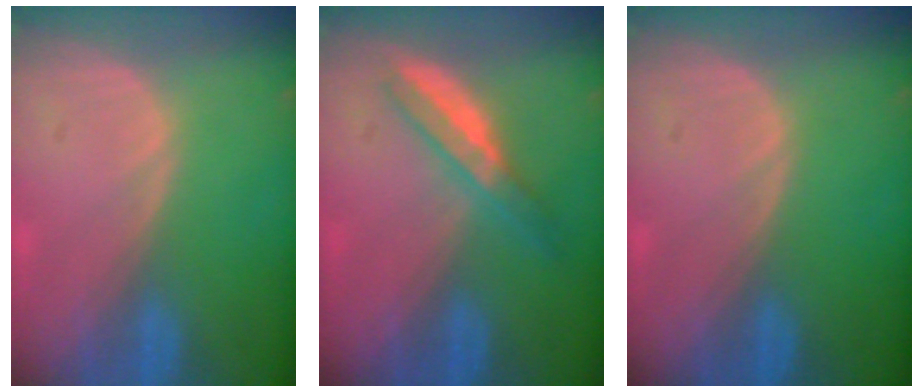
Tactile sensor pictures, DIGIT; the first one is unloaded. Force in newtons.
{"total": 5.2, "press": 4.6, "slide": 2.4}
{"total": 0.0}